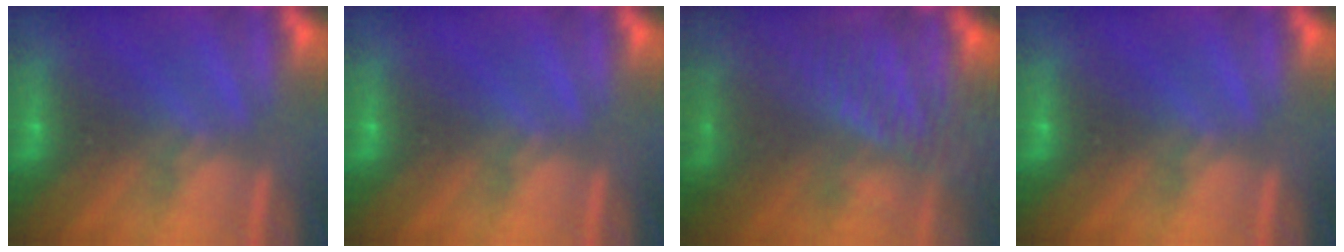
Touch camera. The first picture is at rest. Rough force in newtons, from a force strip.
{"total": 0.0}
{"total": 3.8}
{"total": 0.0}